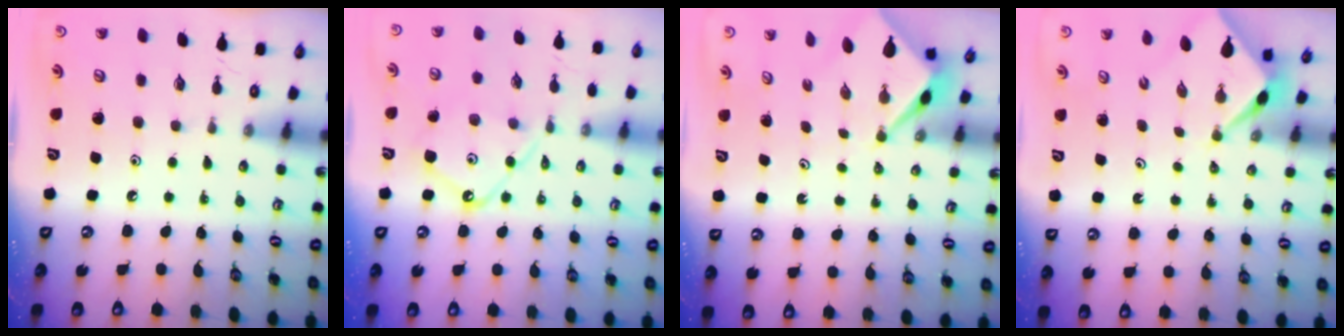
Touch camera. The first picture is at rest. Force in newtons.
{"total": 10.1, "press": 10.0, "slide": 1.0}
{"total": 2.6, "press": 2.6, "slide": 0.1}
{"total": 2.3, "press": 2.2, "slide": 0.3}